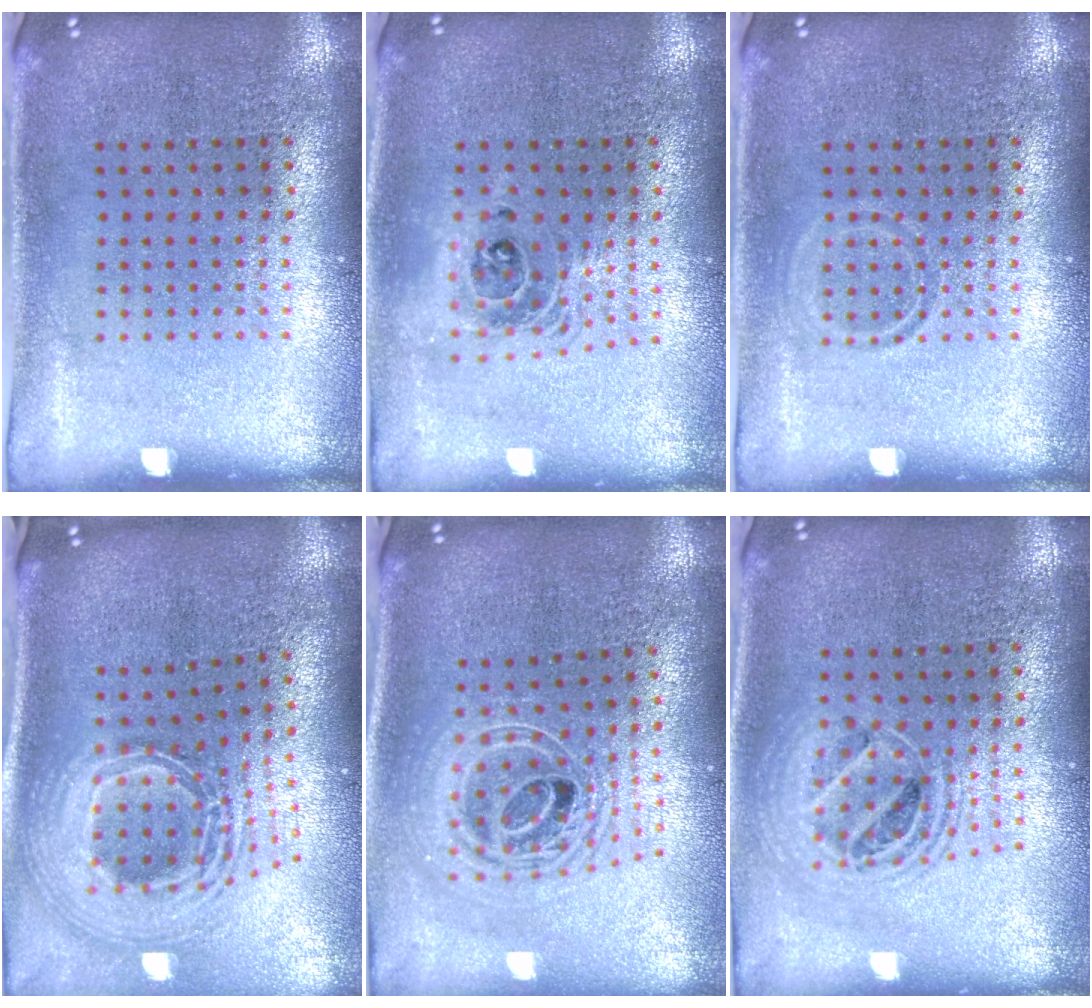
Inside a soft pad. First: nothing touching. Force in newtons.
{"total": 1.4, "press": 1.2, "slide": 0.8}
{"total": 0.9, "press": 0.9, "slide": 0.2}
{"total": 2.9, "press": 2.0, "slide": 2.1}
{"total": 2.4, "press": 1.8, "slide": 1.6}
{"total": 1.8, "press": 1.5, "slide": 1.1}